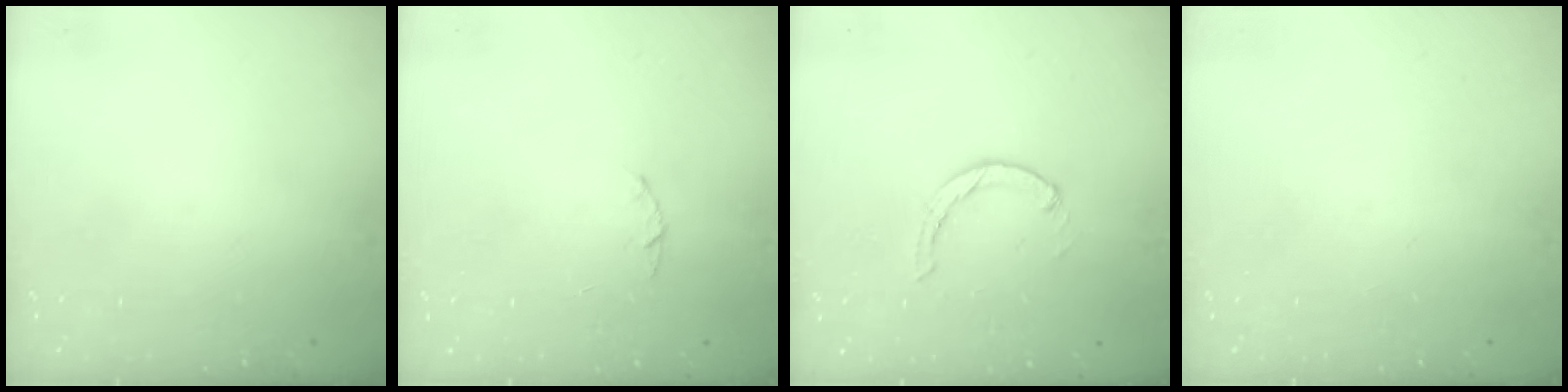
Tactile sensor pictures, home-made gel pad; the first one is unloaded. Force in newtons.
{"total": 1.0, "press": 0.9, "slide": 0.3}
{"total": 1.0, "press": 0.9, "slide": 0.3}
{"total": 0.0}